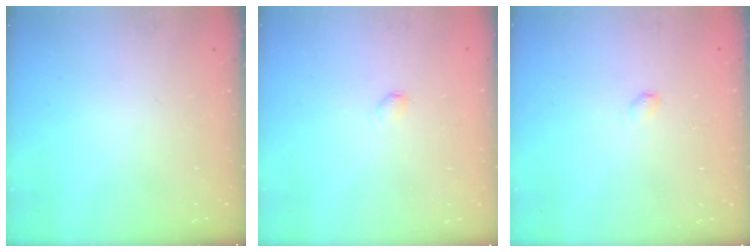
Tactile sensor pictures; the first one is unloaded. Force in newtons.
{"total": 2.7, "press": 2.7, "slide": 0.4}
{"total": 2.5, "press": 2.5, "slide": 0.4}